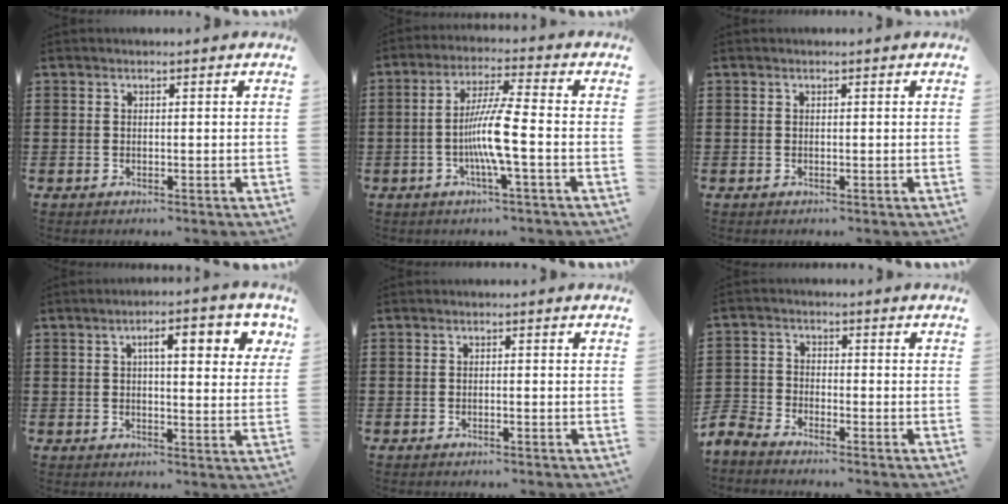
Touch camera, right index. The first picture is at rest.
{"total": 7.9, "force": [-1.9, 0.2, 7.7], "torque": [-0.153, -0.011, -0.043]}
{"total": 0.0}
{"total": 5.8, "force": [2.0, 1.7, 5.2], "torque": [-0.081, 0.001, 0.025]}
{"total": 0.6, "force": [-0.6, 0.0, 0.2], "torque": [-0.006, -0.003, -0.011]}
{"total": 3.6, "force": [-3.6, 0.4, 0.3], "torque": [-0.031, -0.006, -0.083]}